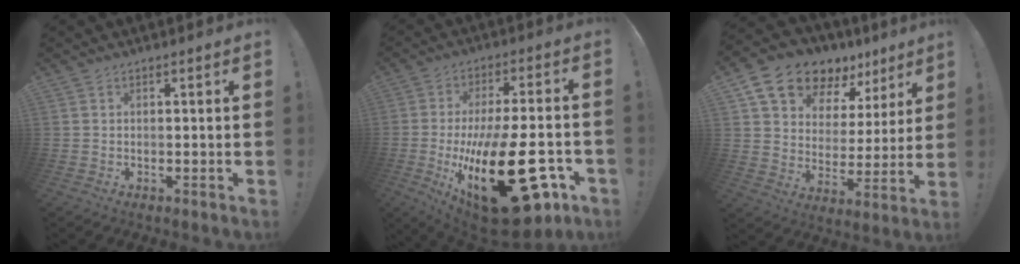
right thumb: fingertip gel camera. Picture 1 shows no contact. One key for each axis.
{"total": 32.5, "fx": -9.1, "fy": 13.0, "fz": 28.4, "tx": -0.460, "ty": 0.033, "tz": -0.123}
{"total": 15.3, "fx": 11.3, "fy": 8.4, "fz": 6.1, "tx": -0.102, "ty": -0.083, "tz": 0.212}